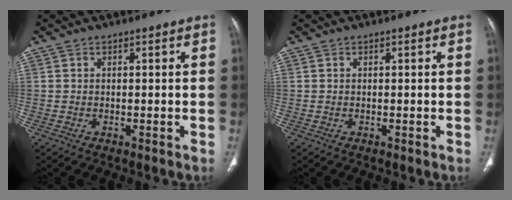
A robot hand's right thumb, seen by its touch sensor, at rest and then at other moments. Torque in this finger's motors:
{"motor_torque": [0.00, 0.00, 0.00, 0.00, 0.00]}